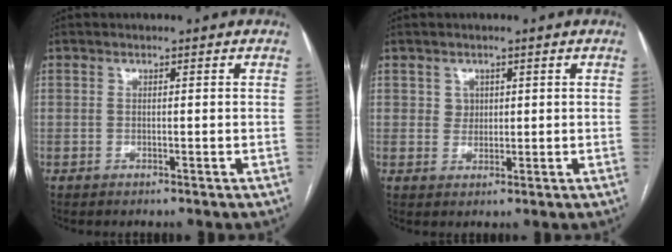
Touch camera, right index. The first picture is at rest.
{"total": 2.0, "force": [0.8, 1.8, 0.4], "torque": [-0.004, -0.001, 0.012]}